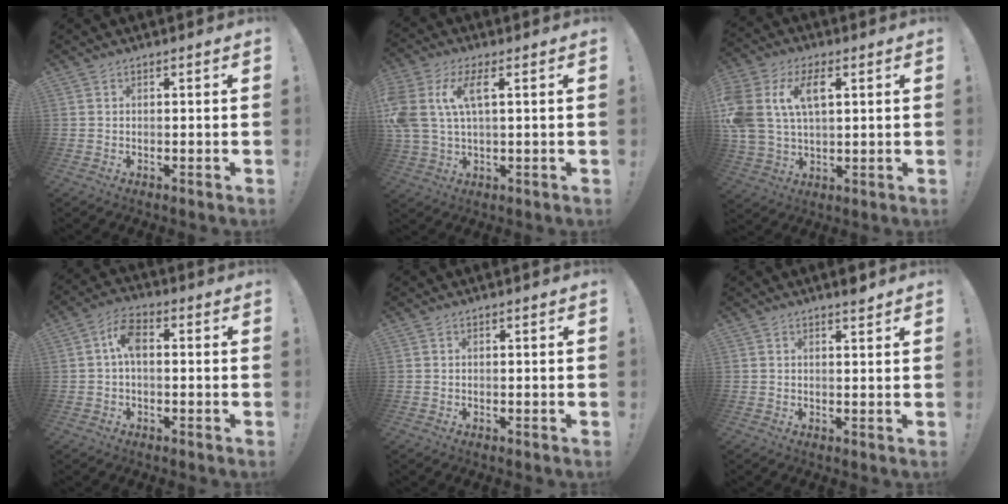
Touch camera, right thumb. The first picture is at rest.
{"total": 9.8, "force": [3.3, 4.4, 8.1], "torque": [-0.191, -0.004, 0.060]}
{"total": 13.0, "force": [4.3, 8.2, 9.1], "torque": [-0.195, 0.000, 0.081]}
{"total": 6.5, "force": [0.3, 3.6, 5.5], "torque": [-0.105, 0.012, 0.006]}
{"total": 0.0}
{"total": 2.1, "force": [1.8, -0.2, 1.0], "torque": [-0.005, -0.016, 0.028]}